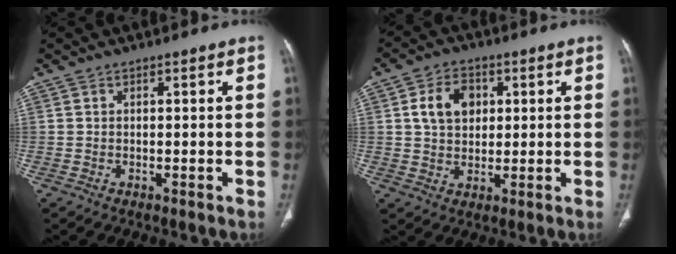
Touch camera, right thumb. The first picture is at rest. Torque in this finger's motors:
{"motor_torque": [0.98, 1.31, 0.61, -0.41, 0.00]}